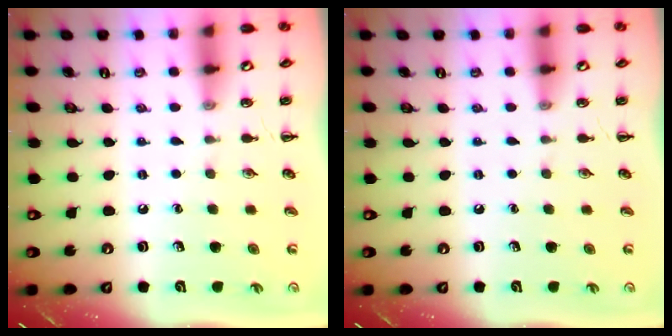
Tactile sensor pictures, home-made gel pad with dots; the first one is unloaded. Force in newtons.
{"total": 0.0}